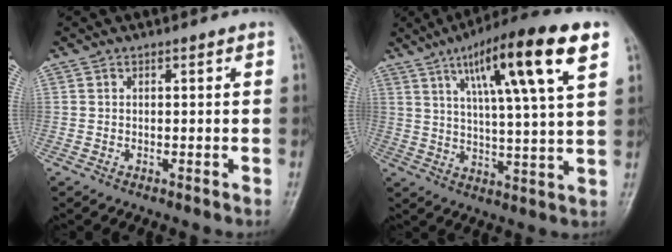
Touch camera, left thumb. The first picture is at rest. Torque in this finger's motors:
{"motor_torque": [0.95, 0.95, 1.67, -1.10, 0.17]}